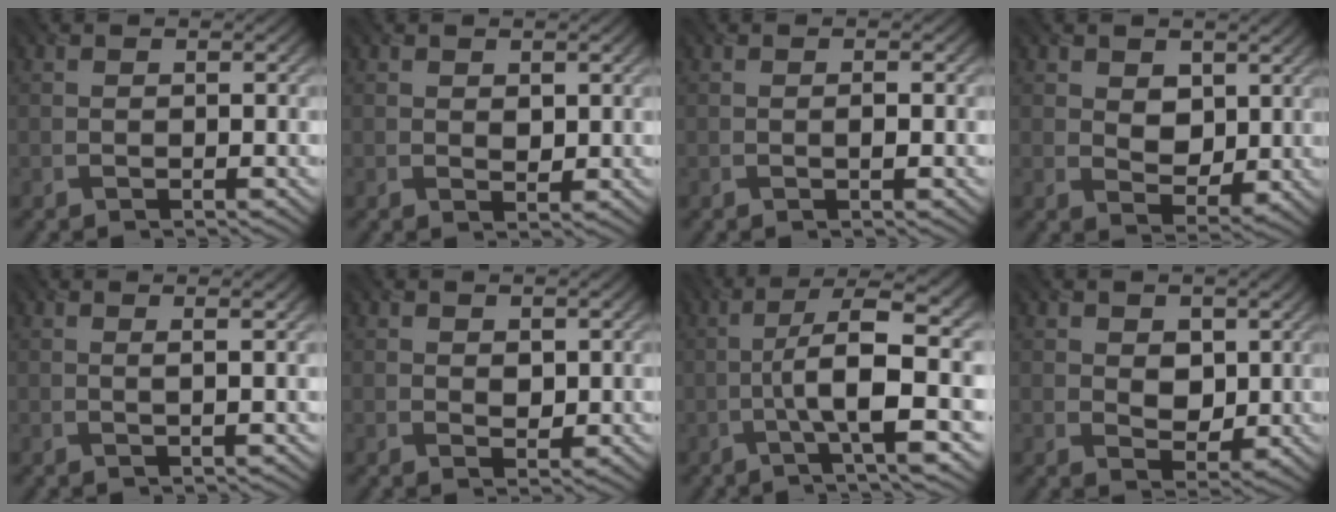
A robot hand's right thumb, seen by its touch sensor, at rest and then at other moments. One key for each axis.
{"total": 1.5, "fx": 0.6, "fy": 1.0, "fz": 0.9, "tx": -0.021, "ty": -0.006, "tz": 0.013}
{"total": 0.9, "fx": -0.1, "fy": 0.2, "fz": 0.9, "tx": -0.015, "ty": -0.001, "tz": -0.001}
{"total": 4.9, "fx": 1.7, "fy": 3.6, "fz": 2.9, "tx": -0.069, "ty": -0.004, "tz": 0.021}
{"total": 2.0, "fx": 0.7, "fy": 0.4, "fz": 1.9, "tx": -0.031, "ty": 0.009, "tz": 0.006}
{"total": 1.8, "fx": 0.7, "fy": 1.2, "fz": 1.1, "tx": -0.025, "ty": -0.006, "tz": 0.014}
{"total": 10.8, "fx": -1.2, "fy": 1.8, "fz": 10.5, "tx": -0.165, "ty": 0.022, "tz": -0.025}
{"total": 4.2, "fx": 1.2, "fy": 3.1, "fz": 2.6, "tx": -0.060, "ty": -0.005, "tz": 0.012}